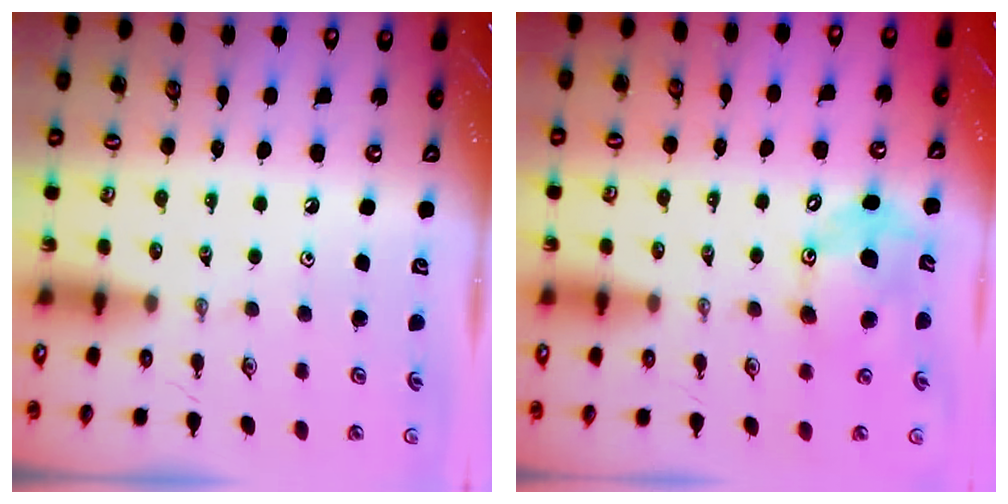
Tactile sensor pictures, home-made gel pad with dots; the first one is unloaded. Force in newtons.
{"total": 11.9, "press": 11.4, "slide": 3.4}